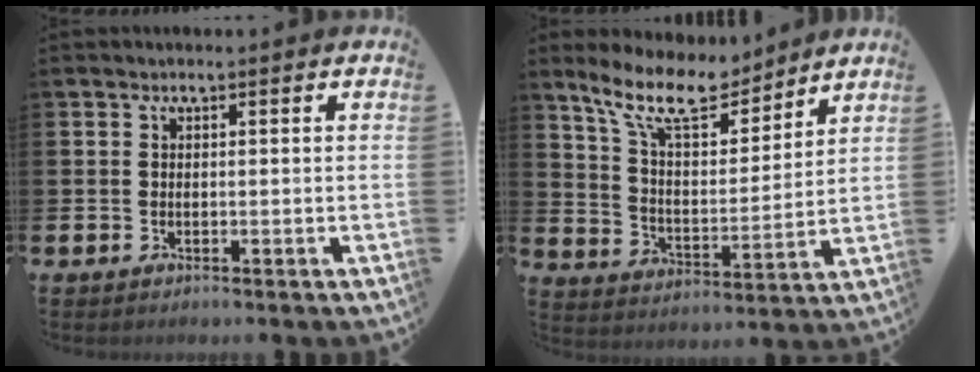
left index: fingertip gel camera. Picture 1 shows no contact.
{"total": 11.4, "force": [9.9, 3.4, 4.6], "torque": [-0.118, -0.054, 0.178]}